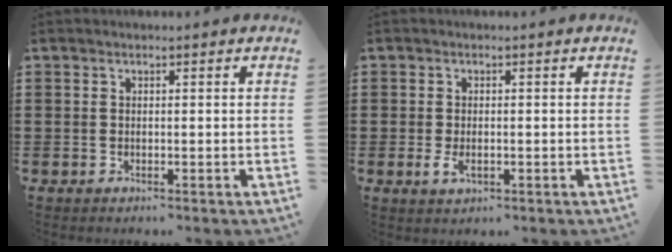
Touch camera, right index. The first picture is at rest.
{"total": 1.8, "force": [-0.2, 0.9, 1.5], "torque": [-0.030, -0.002, -0.003]}